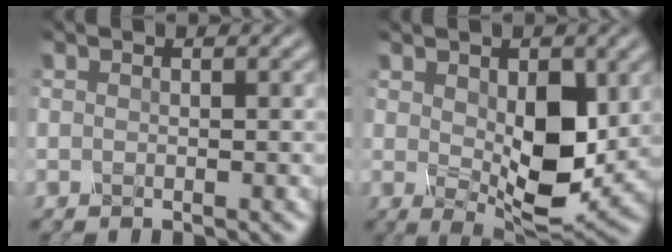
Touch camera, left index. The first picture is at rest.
{"total": 6.8, "force": [0.4, 3.7, 5.7], "torque": [-0.102, -0.010, 0.019]}